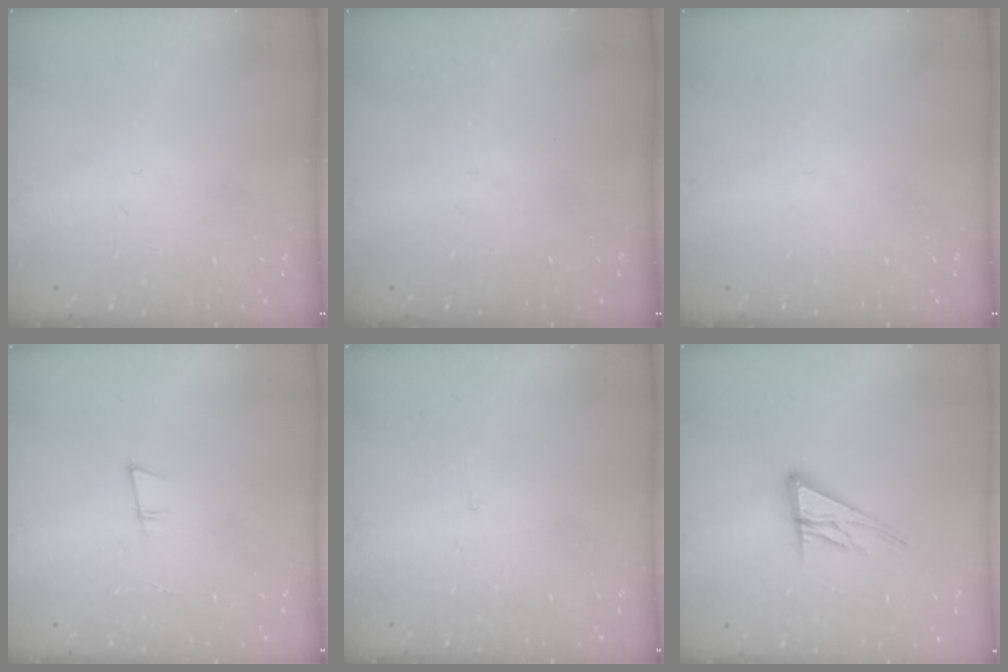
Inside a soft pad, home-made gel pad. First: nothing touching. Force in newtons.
{"total": 0.0}
{"total": 0.0}
{"total": 5.7, "press": 4.9, "slide": 2.8}
{"total": 2.0, "press": 2.0, "slide": 0.1}
{"total": 11.6, "press": 11.5, "slide": 1.0}